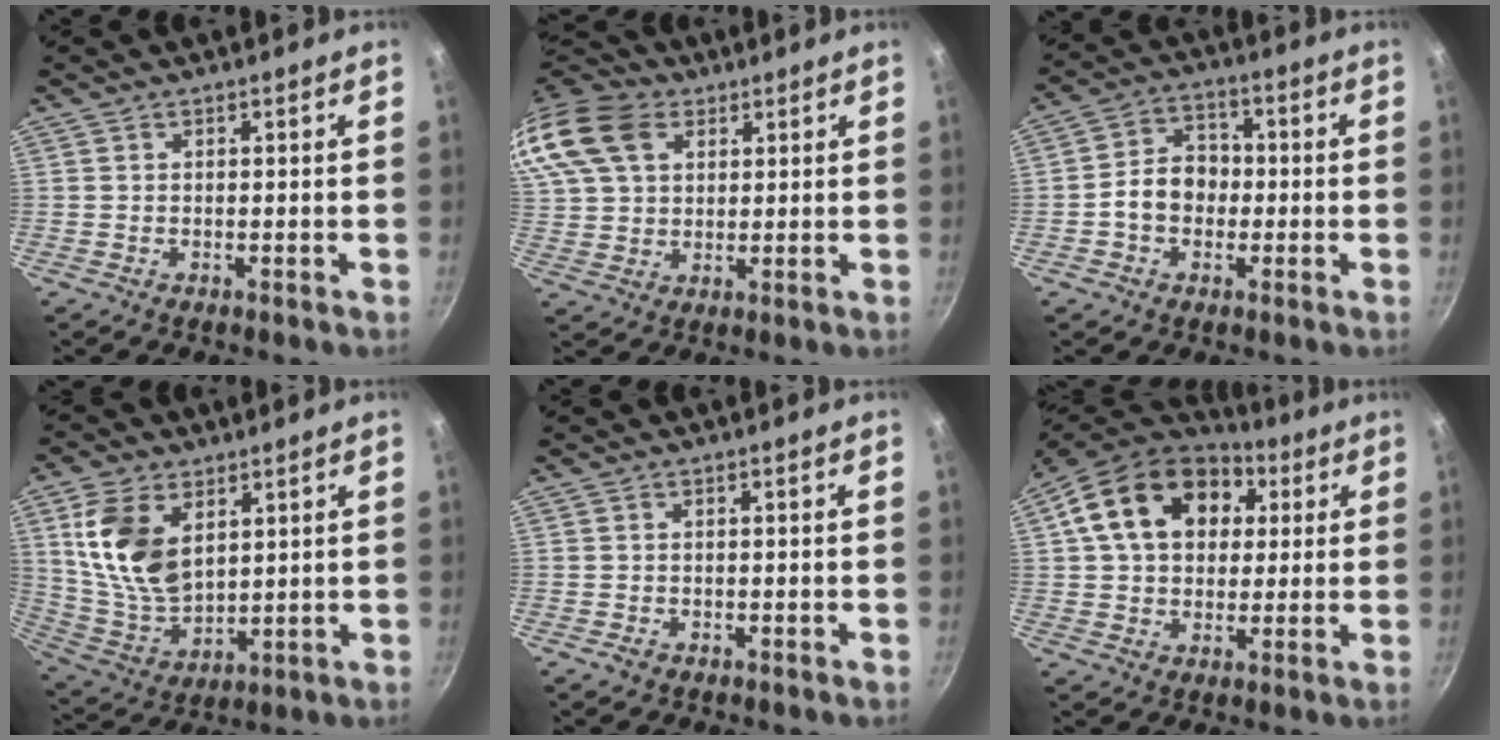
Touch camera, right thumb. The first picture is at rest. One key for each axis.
{"total": 21.4, "fx": 9.3, "fy": 15.0, "fz": 12.0, "tx": -0.279, "ty": 0.031, "tz": 0.174}
{"total": 8.3, "fx": -1.2, "fy": 6.5, "fz": 5.0, "tx": -0.051, "ty": 0.027, "tz": -0.031}
{"total": 14.7, "fx": 5.0, "fy": 9.1, "fz": 10.5, "tx": -0.185, "ty": -0.033, "tz": 0.110}
{"total": 1.3, "fx": -0.5, "fy": 1.0, "fz": 0.6, "tx": -0.010, "ty": 0.000, "tz": -0.008}
{"total": 20.2, "fx": 5.8, "fy": 14.6, "fz": 12.6, "tx": -0.207, "ty": 0.021, "tz": 0.087}